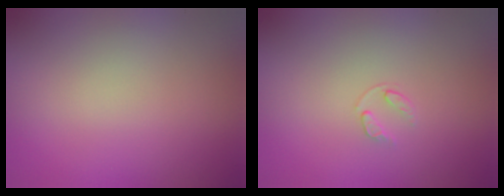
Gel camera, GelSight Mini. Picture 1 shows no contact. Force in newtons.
{"total": 0.8, "press": 0.5, "slide": 0.6}